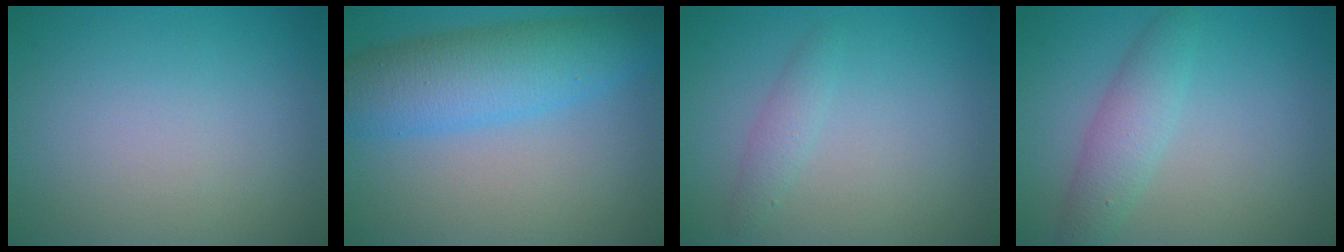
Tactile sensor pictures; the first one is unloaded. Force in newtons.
{"total": 7.4, "press": 7.4, "slide": 0.2}
{"total": 1.4, "press": 1.4, "slide": 0.0}
{"total": 3.0, "press": 3.0, "slide": 0.1}